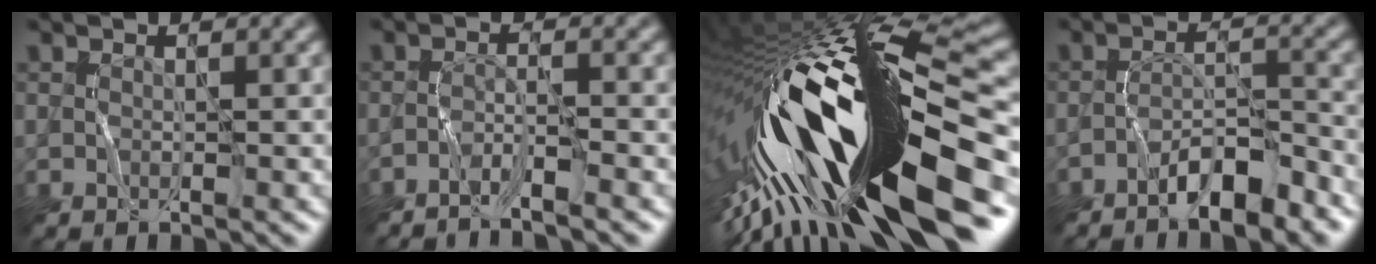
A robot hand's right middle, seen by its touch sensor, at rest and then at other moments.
{"total": 2.4, "force": [-2.0, -0.2, 1.2], "torque": [-0.024, 0.009, -0.044]}
{"total": 19.8, "force": [-5.1, 6.5, 18.0], "torque": [-0.316, -0.006, -0.099]}
{"total": 4.9, "force": [-3.7, 1.1, 3.1], "torque": [-0.049, 0.015, -0.062]}